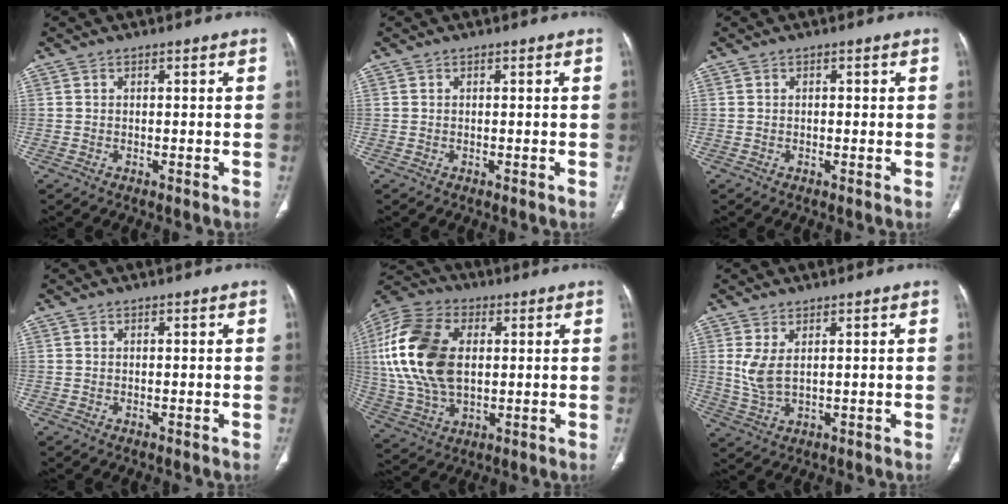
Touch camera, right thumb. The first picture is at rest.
{"total": 0.0}
{"total": 0.5, "force": [0.0, 0.3, 0.4], "torque": [-0.001, 0.000, -0.001]}
{"total": 0.0}
{"total": 20.0, "force": [2.9, 12.3, 15.5], "torque": [-0.319, 0.001, 0.052]}
{"total": 4.8, "force": [1.4, 2.0, 4.1], "torque": [-0.097, -0.009, 0.039]}